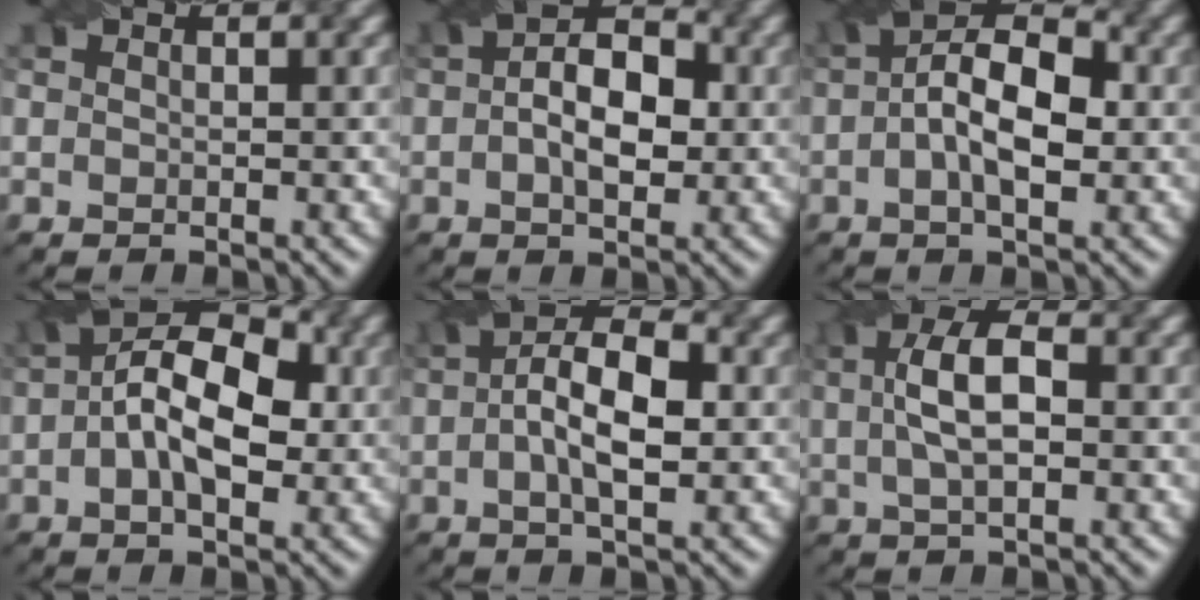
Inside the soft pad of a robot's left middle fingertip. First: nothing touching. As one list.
[{"total": 5.3, "force": [-0.6, 3.2, 4.2], "torque": [-0.054, 0.013, -0.003]}, {"total": 6.7, "force": [-0.7, 3.4, 5.7], "torque": [-0.087, 0.021, -0.005]}, {"total": 8.0, "force": [-0.4, 4.4, 6.6], "torque": [-0.099, 0.021, -0.001]}, {"total": 6.0, "force": [-0.6, 2.7, 5.3], "torque": [-0.082, 0.016, -0.003]}, {"total": 4.2, "force": [-0.1, 1.9, 3.7], "torque": [-0.066, 0.013, 0.010]}]